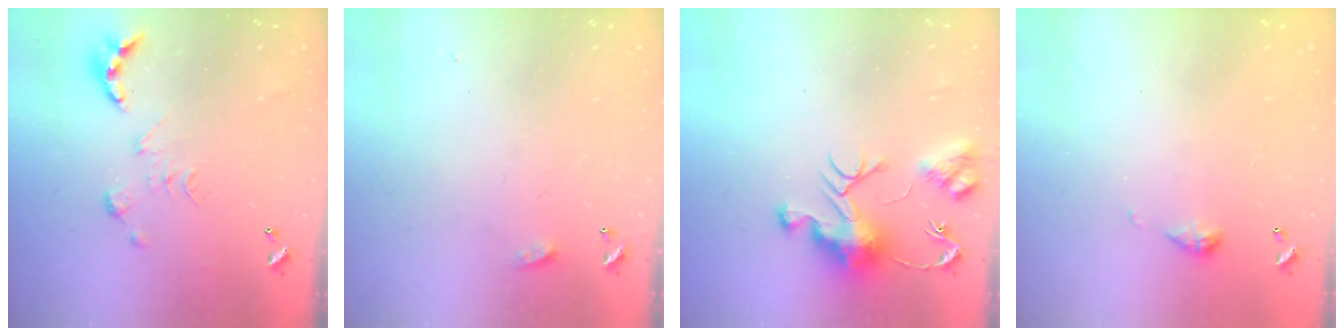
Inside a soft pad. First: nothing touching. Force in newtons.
{"total": 4.3, "press": 4.3, "slide": 0.5}
{"total": 9.4, "press": 9.4, "slide": 0.7}
{"total": 4.0, "press": 4.0, "slide": 0.6}